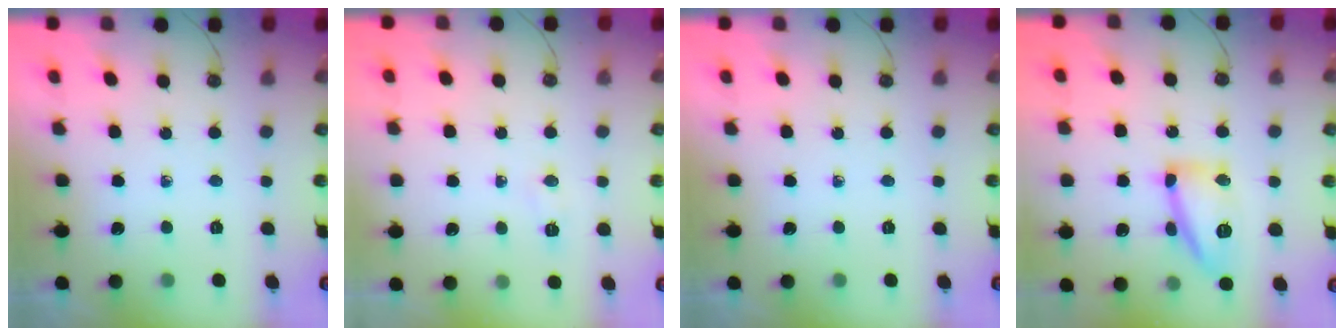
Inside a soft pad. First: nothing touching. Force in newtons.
{"total": 4.6, "press": 4.5, "slide": 0.8}
{"total": 0.0}
{"total": 13.7, "press": 13.7, "slide": 1.1}